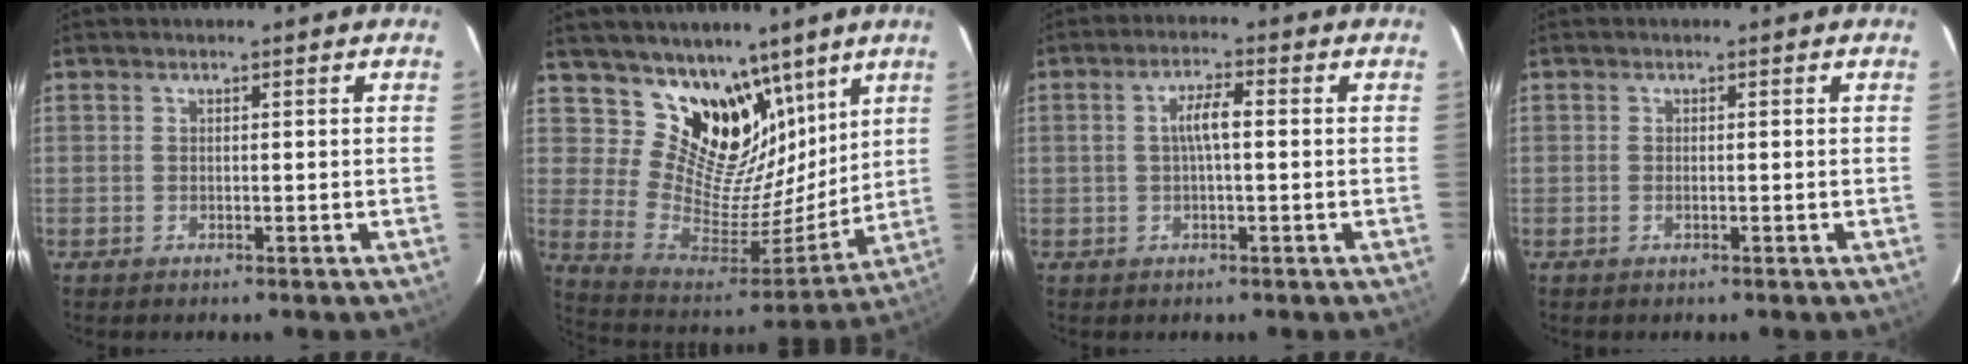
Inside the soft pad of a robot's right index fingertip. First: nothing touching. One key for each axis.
{"total": 18.3, "fx": 12.1, "fy": 11.0, "fz": 8.1, "tx": -0.153, "ty": -0.033, "tz": 0.228}
{"total": 4.3, "fx": 0.2, "fy": 1.0, "fz": 4.2, "tx": -0.078, "ty": 0.009, "tz": 0.006}
{"total": 0.7, "fx": -0.2, "fy": 0.1, "fz": 0.6, "tx": -0.013, "ty": 0.002, "tz": -0.004}